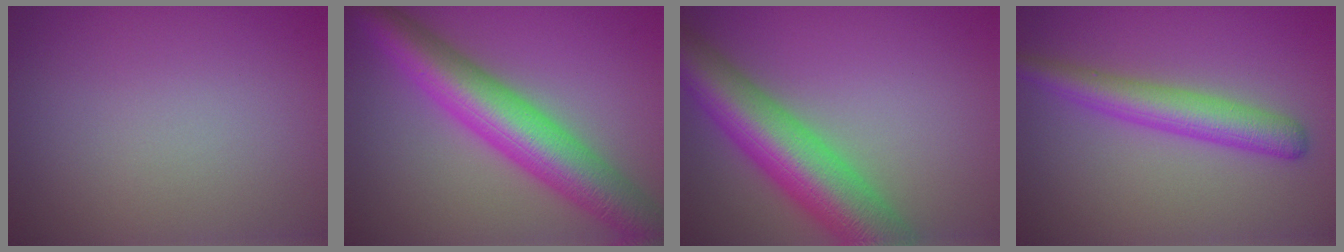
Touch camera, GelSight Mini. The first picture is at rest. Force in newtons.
{"total": 8.9, "press": 8.9, "slide": 0.2}
{"total": 10.2, "press": 10.2, "slide": 0.5}
{"total": 4.1, "press": 4.1, "slide": 0.2}